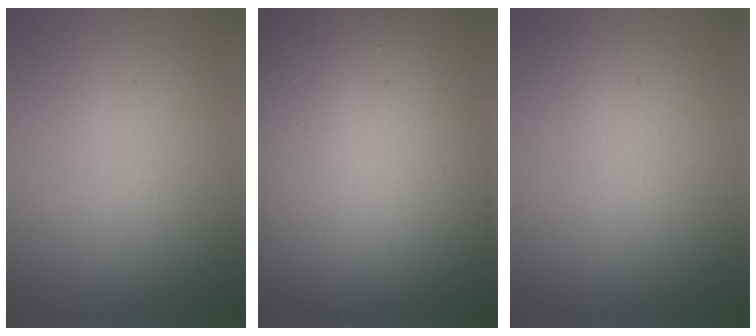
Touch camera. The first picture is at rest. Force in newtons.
{"total": 19.4, "press": 19.4, "slide": 0.9}
{"total": 0.0}